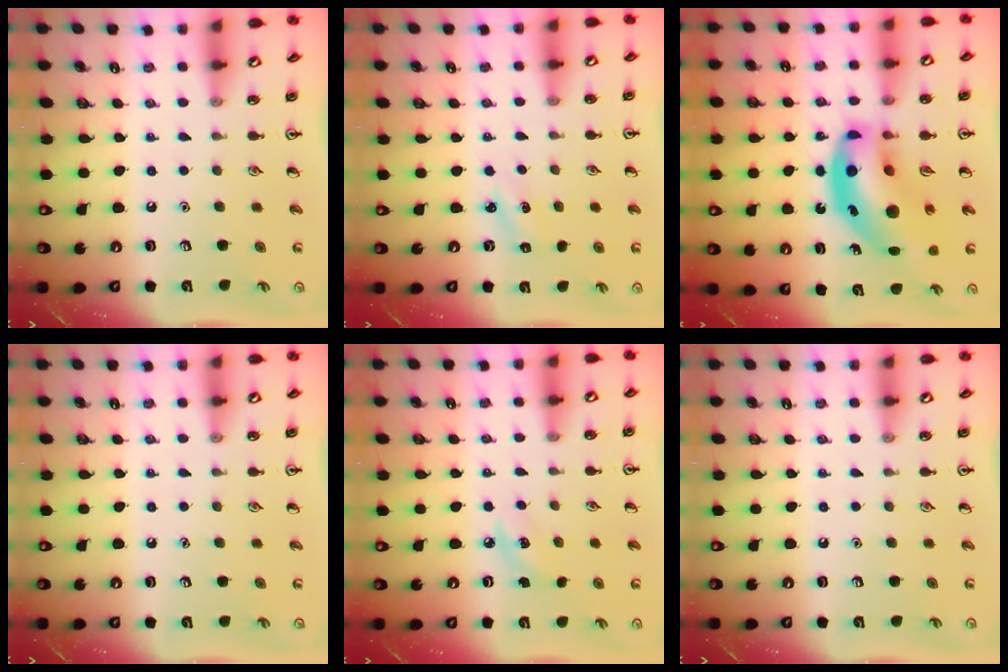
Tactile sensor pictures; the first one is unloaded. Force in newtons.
{"total": 1.6, "press": 1.5, "slide": 0.6}
{"total": 18.5, "press": 17.8, "slide": 5.2}
{"total": 0.0}
{"total": 5.3, "press": 5.1, "slide": 1.3}
{"total": 0.0}